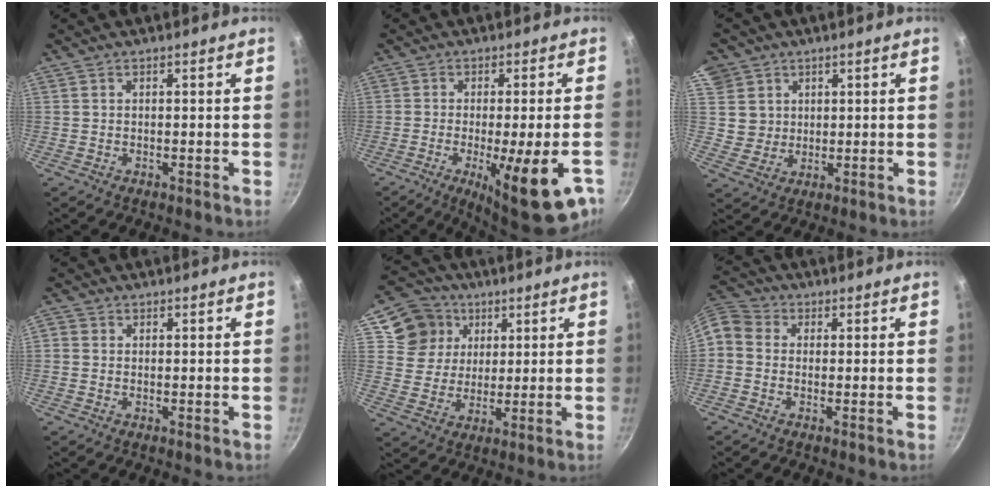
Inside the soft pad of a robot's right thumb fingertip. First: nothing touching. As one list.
[{"total": 16.5, "force": [-7.4, 3.5, 14.3], "torque": [-0.182, -0.004, -0.098]}, {"total": 7.5, "force": [3.2, 6.6, 1.2], "torque": [0.022, -0.005, 0.063]}, {"total": 1.0, "force": [-0.2, 0.8, 0.6], "torque": [-0.019, 0.004, -0.007]}, {"total": 11.0, "force": [4.4, 9.7, 2.8], "torque": [-0.021, -0.003, 0.072]}, {"total": 6.6, "force": [-0.9, 5.4, 3.5], "torque": [-0.079, 0.033, -0.036]}]